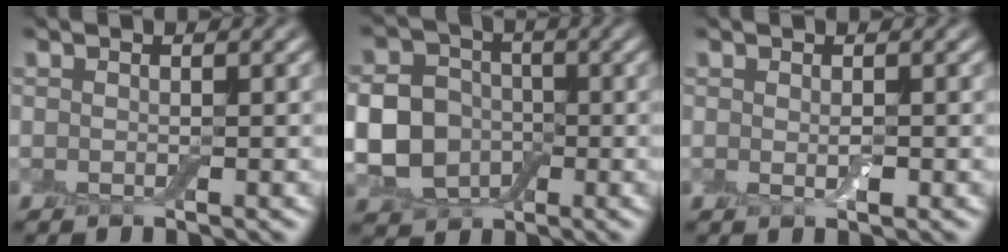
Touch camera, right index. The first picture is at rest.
{"total": 9.7, "force": [-1.4, 8.5, 4.4], "torque": [-0.094, -0.012, -0.051]}
{"total": 0.9, "force": [0.0, 0.2, 0.8], "torque": [-0.016, -0.003, -0.001]}